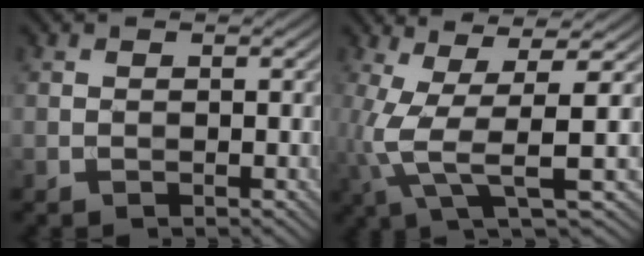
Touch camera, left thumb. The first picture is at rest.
{"total": 8.9, "force": [-0.8, 2.2, 8.6], "torque": [-0.181, 0.004, -0.015]}